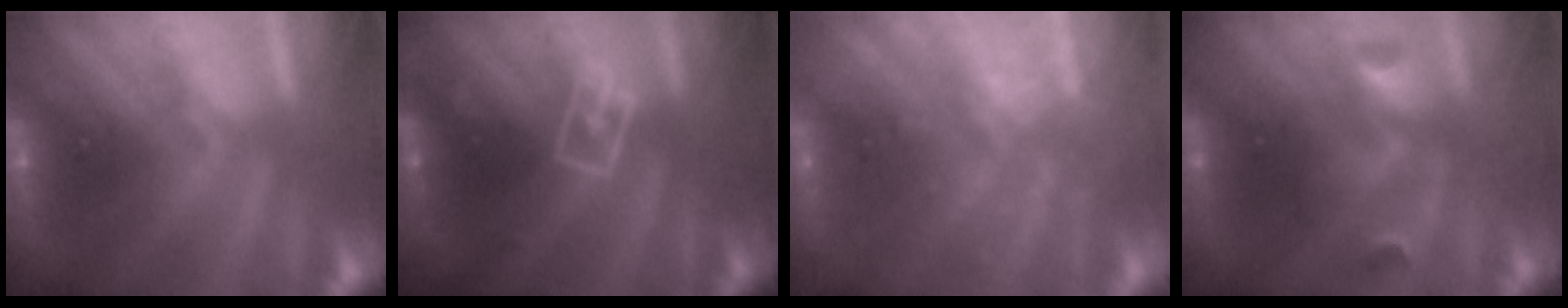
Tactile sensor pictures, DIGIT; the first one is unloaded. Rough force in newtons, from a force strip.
{"total": 2.8}
{"total": 2.1}
{"total": 2.9}